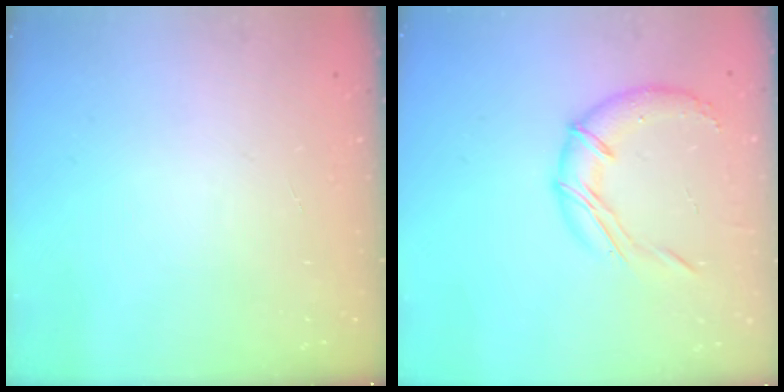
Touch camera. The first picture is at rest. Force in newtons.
{"total": 11.6, "press": 11.5, "slide": 1.5}